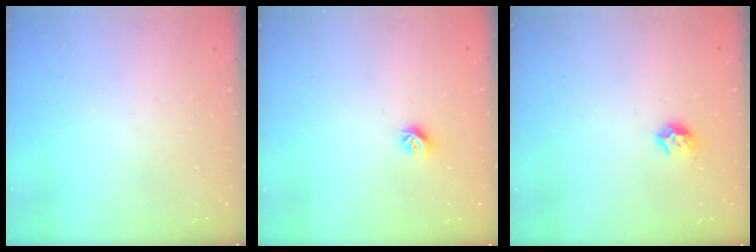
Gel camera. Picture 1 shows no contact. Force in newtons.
{"total": 6.5, "press": 6.5, "slide": 0.7}
{"total": 7.9, "press": 7.9, "slide": 0.7}